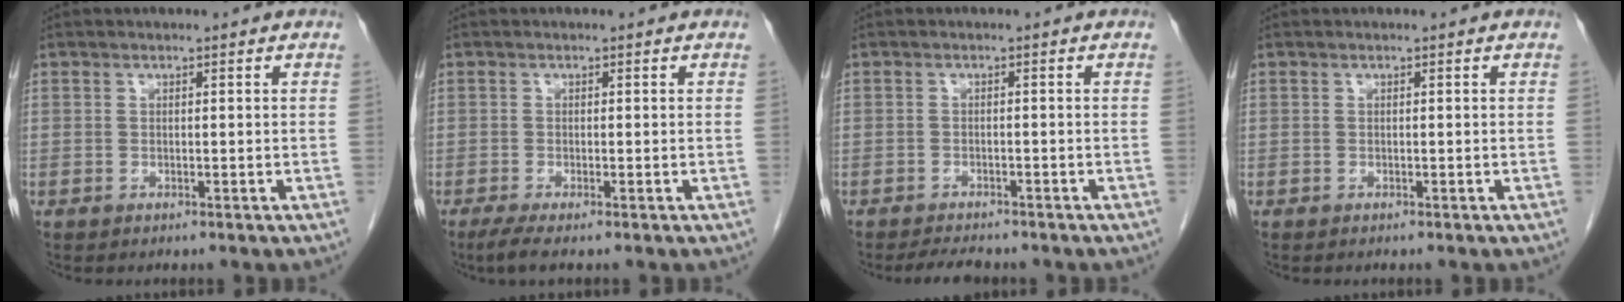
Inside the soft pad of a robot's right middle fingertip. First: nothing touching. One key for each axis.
{"total": 2.1, "fx": -1.4, "fy": 0.0, "fz": 1.6, "tx": -0.038, "ty": -0.010, "tz": -0.031}
{"total": 3.1, "fx": -2.8, "fy": 0.7, "fz": 0.9, "tx": -0.020, "ty": -0.008, "tz": -0.044}
{"total": 0.0}